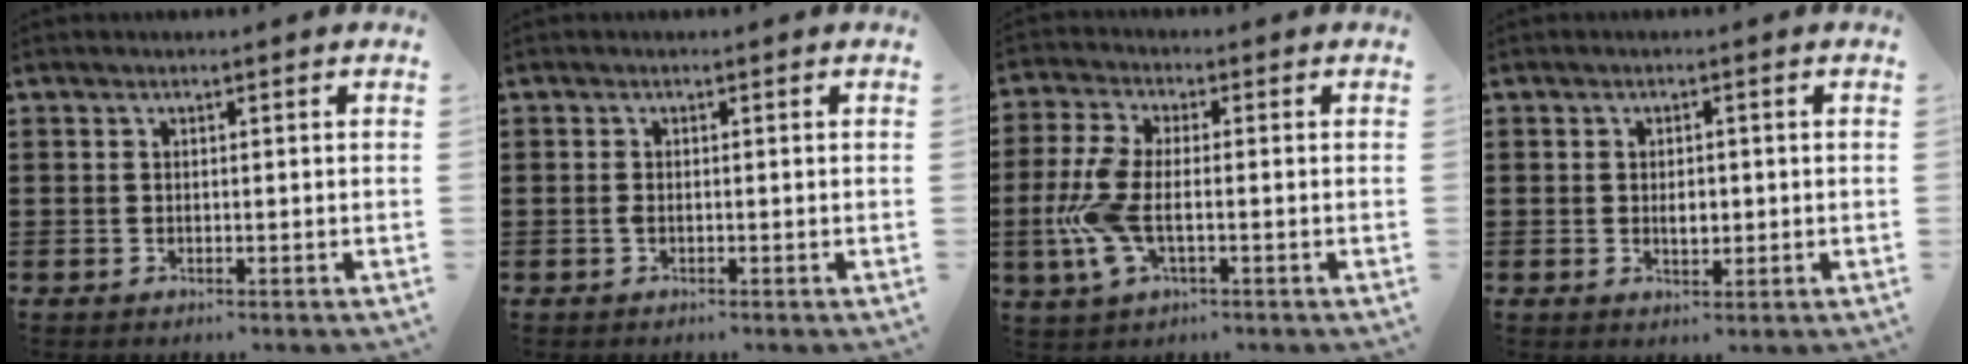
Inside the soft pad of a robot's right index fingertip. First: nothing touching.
{"total": 0.6, "force": [-0.3, 0.2, 0.5], "torque": [-0.012, -0.004, -0.004]}
{"total": 7.6, "force": [-1.4, 3.4, 6.6], "torque": [-0.172, -0.015, -0.034]}
{"total": 2.4, "force": [-0.1, 1.2, 2.1], "torque": [-0.041, 0.004, -0.001]}